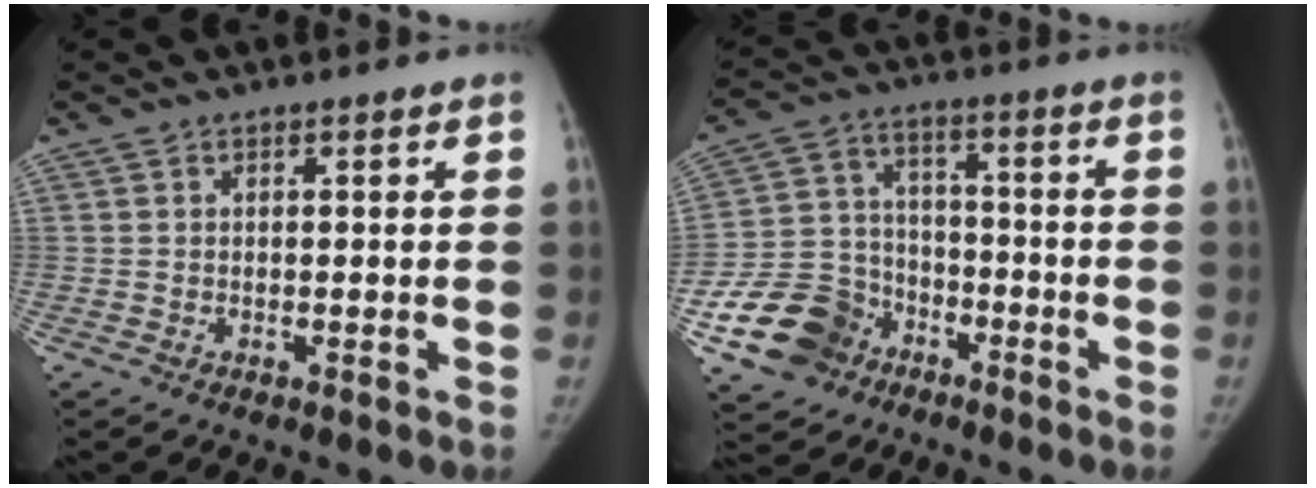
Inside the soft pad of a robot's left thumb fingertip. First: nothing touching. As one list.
[{"total": 13.8, "force": [-7.4, 10.9, 4.0], "torque": [-0.050, 0.061, -0.130]}]